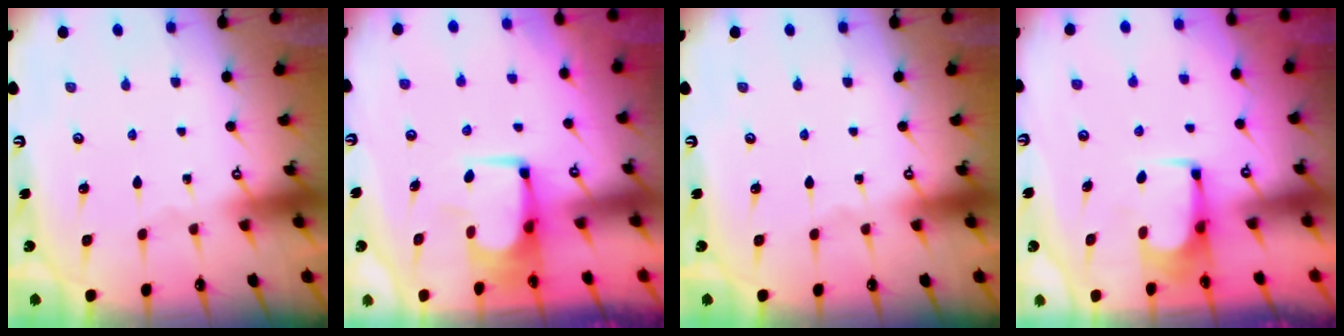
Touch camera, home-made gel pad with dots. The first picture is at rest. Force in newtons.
{"total": 6.3, "press": 6.3, "slide": 0.3}
{"total": 0.0}
{"total": 3.6, "press": 3.6, "slide": 0.3}